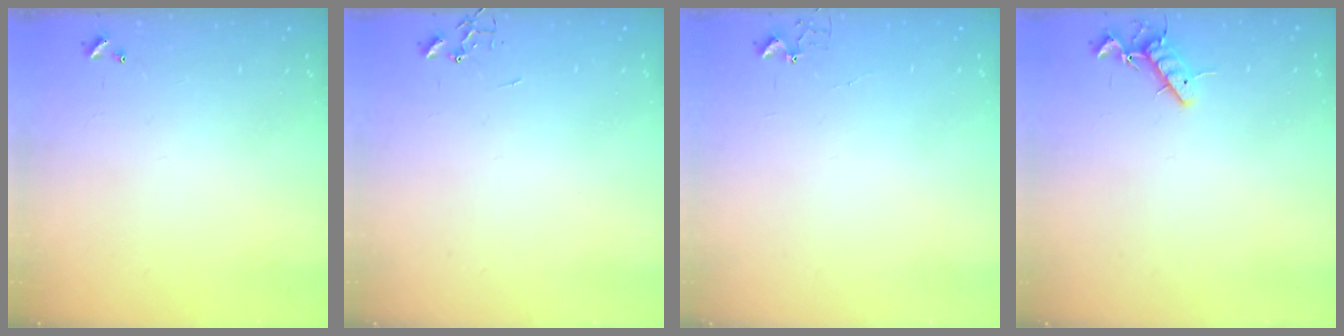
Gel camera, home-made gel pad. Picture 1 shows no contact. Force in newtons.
{"total": 0.0}
{"total": 3.4, "press": 3.4, "slide": 0.5}
{"total": 8.6, "press": 8.5, "slide": 1.3}